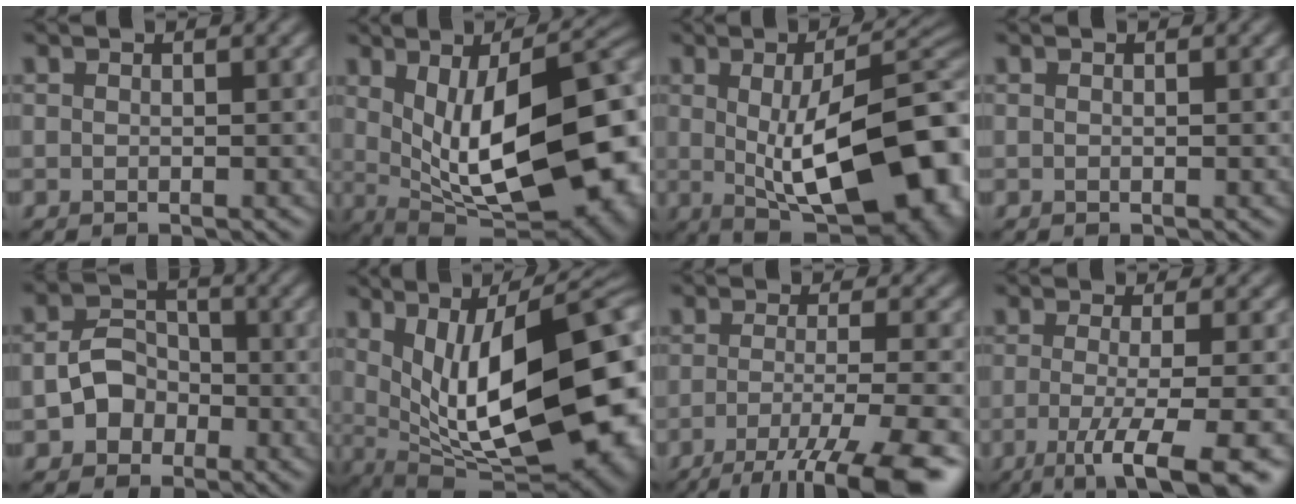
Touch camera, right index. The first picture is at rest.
{"total": 17.1, "force": [0.5, 6.9, 15.7], "torque": [-0.205, -0.001, 0.026]}
{"total": 14.9, "force": [-0.9, 6.2, 13.5], "torque": [-0.161, -0.008, -0.003]}
{"total": 0.0}
{"total": 3.5, "force": [-1.5, 2.8, 1.4], "torque": [-0.016, 0.008, -0.028]}
{"total": 18.5, "force": [2.0, 7.2, 16.9], "torque": [-0.219, 0.007, 0.055]}
{"total": 9.6, "force": [-5.7, 2.0, 7.5], "torque": [-0.106, -0.008, -0.095]}
{"total": 8.2, "force": [-3.5, 2.0, 7.2], "torque": [-0.094, -0.011, -0.061]}